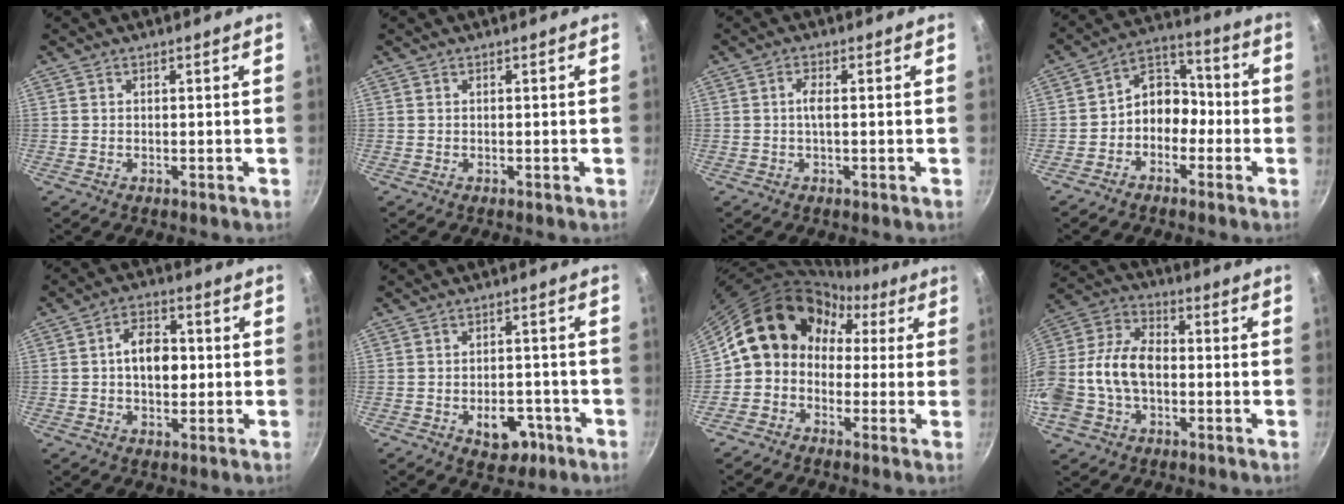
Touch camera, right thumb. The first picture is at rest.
{"total": 0.0}
{"total": 2.1, "force": [0.0, 0.6, 2.0], "torque": [-0.048, 0.005, -0.002]}
{"total": 8.7, "force": [-2.5, 6.8, 4.9], "torque": [-0.028, 0.054, -0.058]}
{"total": 8.1, "force": [0.1, 5.4, 6.1], "torque": [-0.066, 0.015, -0.005]}
{"total": 7.1, "force": [-2.9, 4.7, 4.5], "torque": [-0.031, 0.019, -0.032]}
{"total": 13.2, "force": [0.7, 11.7, 6.2], "torque": [-0.061, 0.043, -0.018]}
{"total": 17.0, "force": [-2.3, 11.7, 12.1], "torque": [-0.233, 0.048, -0.052]}